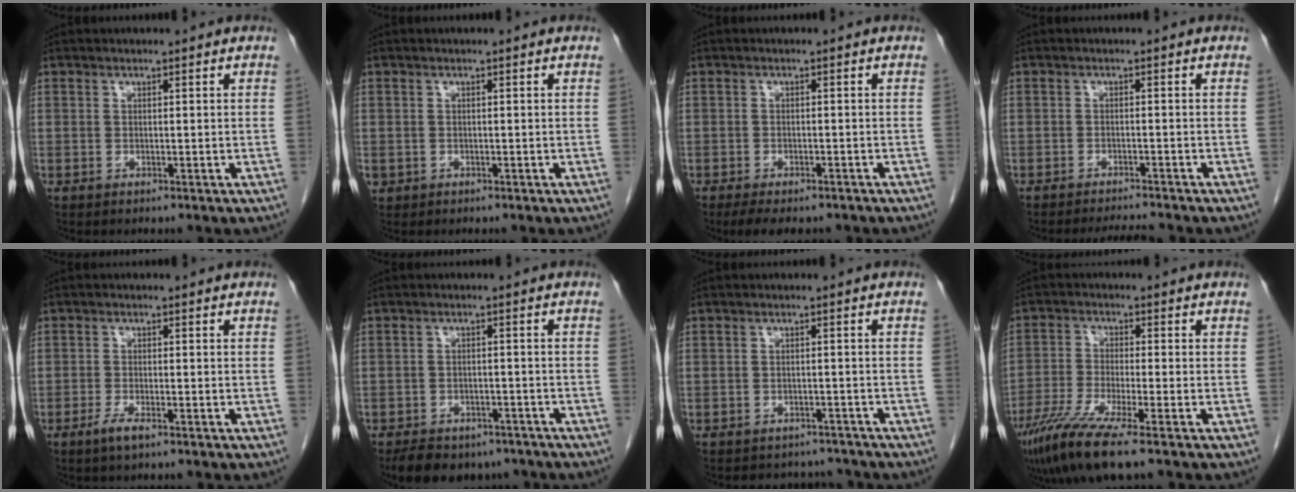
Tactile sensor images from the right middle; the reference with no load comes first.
{"total": 0.9, "force": [-0.3, 0.9, 0.3], "torque": [-0.010, 0.002, 0.001]}
{"total": 7.5, "force": [-5.9, 2.9, 3.5], "torque": [-0.043, -0.005, -0.081]}
{"total": 3.7, "force": [-3.6, -0.4, 0.7], "torque": [-0.013, -0.013, -0.055]}
{"total": 2.4, "force": [-1.6, 0.3, 1.7], "torque": [-0.040, -0.003, -0.031]}
{"total": 10.4, "force": [-8.1, 5.3, 3.7], "torque": [-0.056, -0.002, -0.108]}
{"total": 5.5, "force": [-5.2, 1.9, -0.1], "torque": [0.006, 0.013, -0.061]}
{"total": 9.2, "force": [-6.4, -0.4, 6.6], "torque": [-0.130, -0.029, -0.118]}